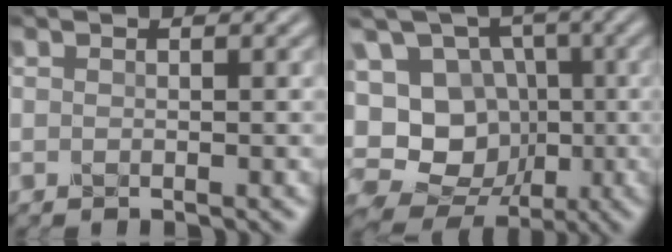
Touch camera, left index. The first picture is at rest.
{"total": 15.3, "force": [-3.0, 13.6, 6.4], "torque": [-0.158, 0.019, -0.053]}